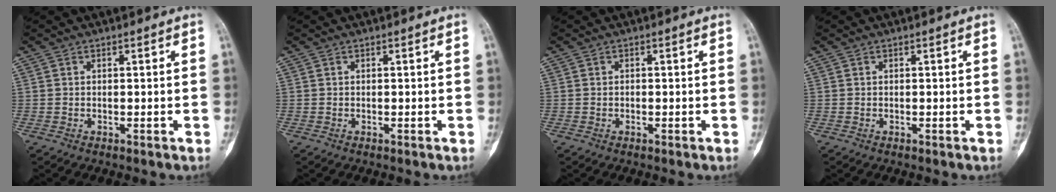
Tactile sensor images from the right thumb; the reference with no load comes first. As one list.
[{"total": 0.0}, {"total": 0.0}, {"total": 0.0}]